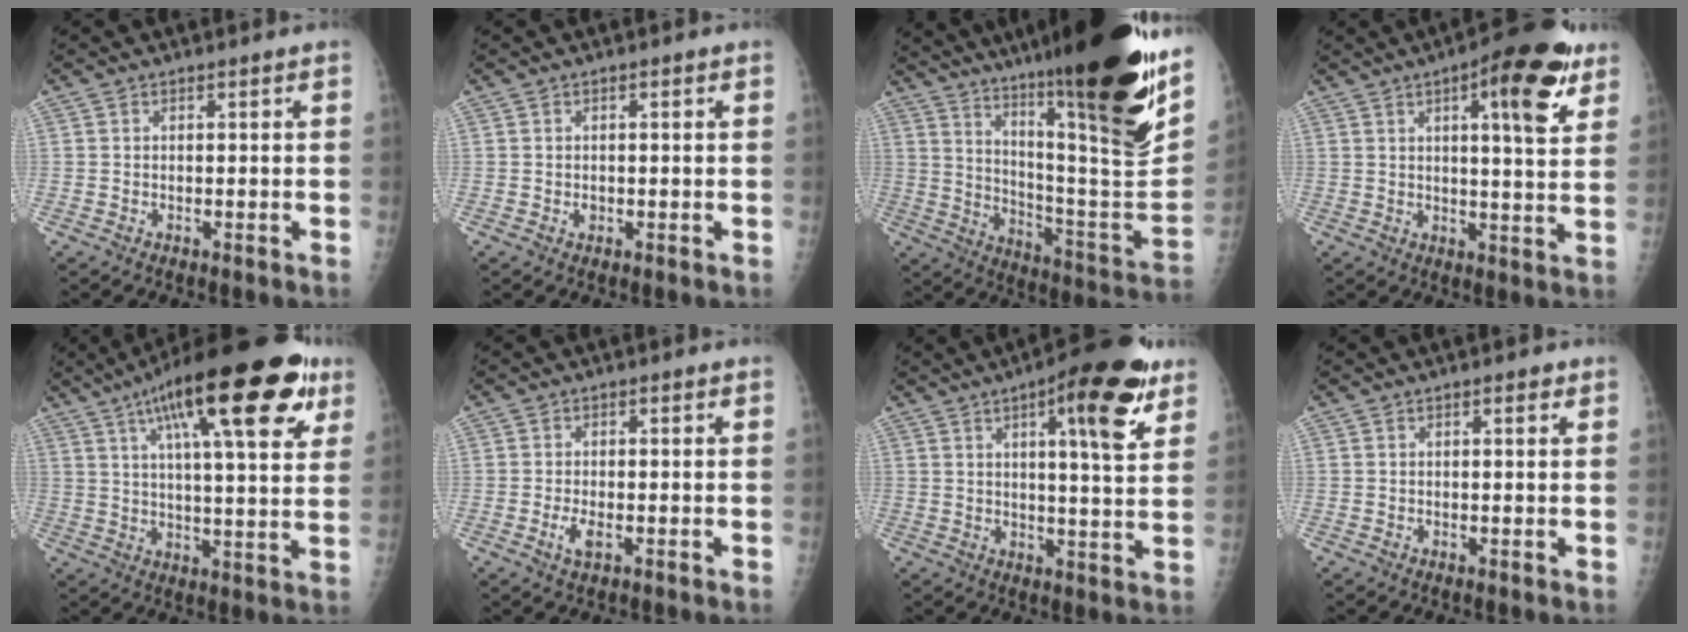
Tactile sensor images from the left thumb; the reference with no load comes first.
{"total": 1.1, "force": [-0.2, 0.9, 0.6], "torque": [-0.002, 0.001, -0.003]}
{"total": 33.2, "force": [21.6, 4.3, 24.9], "torque": [-0.333, -0.096, 0.330]}
{"total": 14.0, "force": [6.7, 3.9, 11.6], "torque": [-0.136, -0.019, 0.084]}
{"total": 24.6, "force": [12.1, 6.9, 20.2], "torque": [-0.293, -0.005, 0.177]}
{"total": 2.9, "force": [-1.0, 1.2, 2.4], "torque": [-0.049, 0.000, -0.019]}
{"total": 15.0, "force": [7.4, 3.8, 12.5], "torque": [-0.153, -0.025, 0.097]}
{"total": 1.1, "force": [0.5, 0.4, 0.8], "torque": [-0.011, 0.001, 0.005]}